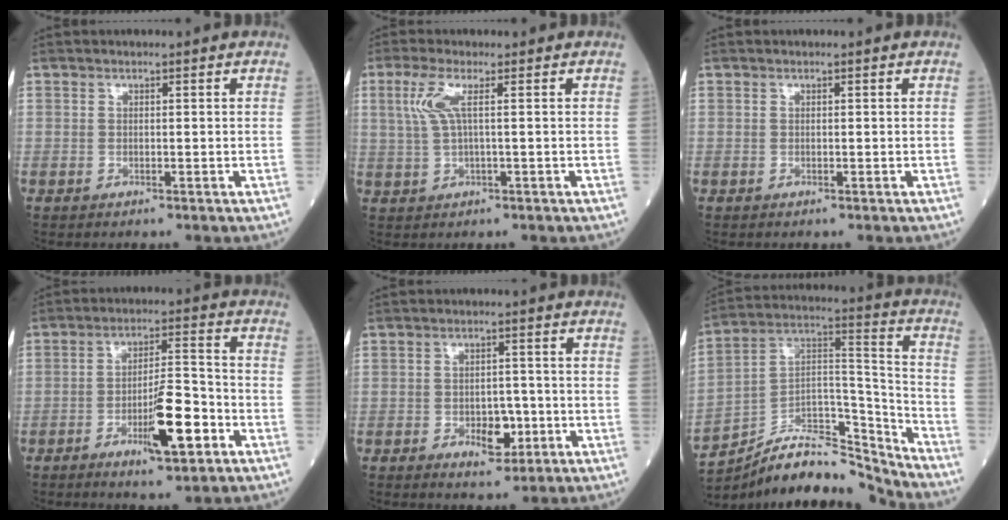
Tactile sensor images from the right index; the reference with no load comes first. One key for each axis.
{"total": 4.1, "fx": 1.2, "fy": 0.4, "fz": 3.9, "tx": -0.097, "ty": 0.012, "tz": 0.028}
{"total": 0.0}
{"total": 9.5, "fx": -4.1, "fy": 1.7, "fz": 8.4, "tx": -0.143, "ty": 0.001, "tz": -0.065}
{"total": 4.7, "fx": -1.8, "fy": 2.5, "fz": 3.5, "tx": -0.045, "ty": 0.003, "tz": -0.021}
{"total": 16.6, "fx": -15.8, "fy": 2.9, "fz": 4.4, "tx": -0.064, "ty": 0.056, "tz": -0.268}